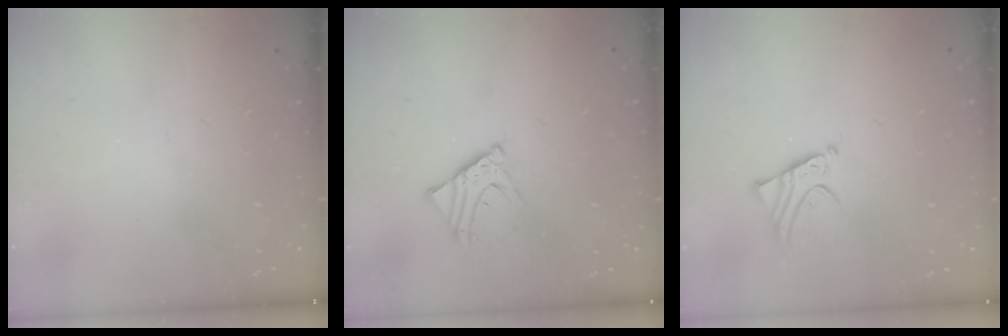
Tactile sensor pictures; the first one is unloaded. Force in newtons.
{"total": 5.6, "press": 5.6, "slide": 0.5}
{"total": 2.9, "press": 2.8, "slide": 0.3}